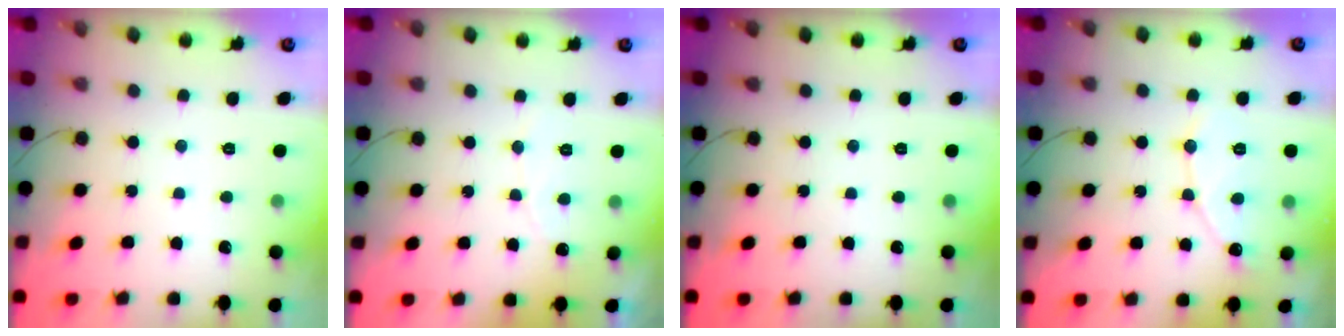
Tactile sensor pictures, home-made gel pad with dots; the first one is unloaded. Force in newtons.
{"total": 4.2, "press": 4.2, "slide": 0.3}
{"total": 0.0}
{"total": 7.9, "press": 7.9, "slide": 0.5}